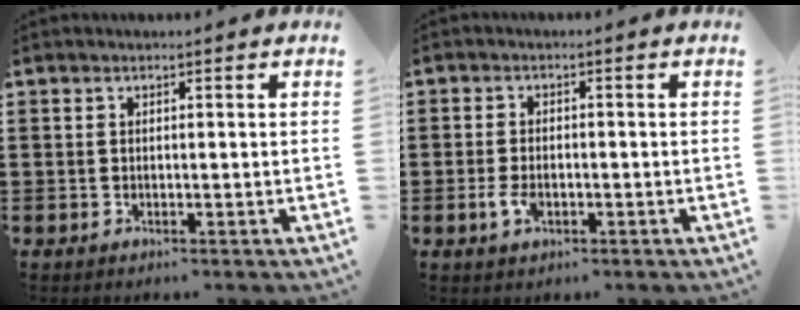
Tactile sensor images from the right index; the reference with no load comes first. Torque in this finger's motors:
{"motor_torque": [1.48, 0.66, 0.12, -0.04]}